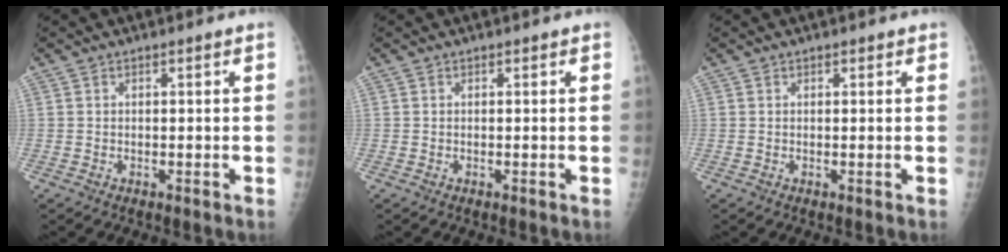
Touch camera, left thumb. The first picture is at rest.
{"total": 0.0}
{"total": 0.6, "force": [0.4, 0.4, 0.1], "torque": [0.000, -0.002, 0.003]}